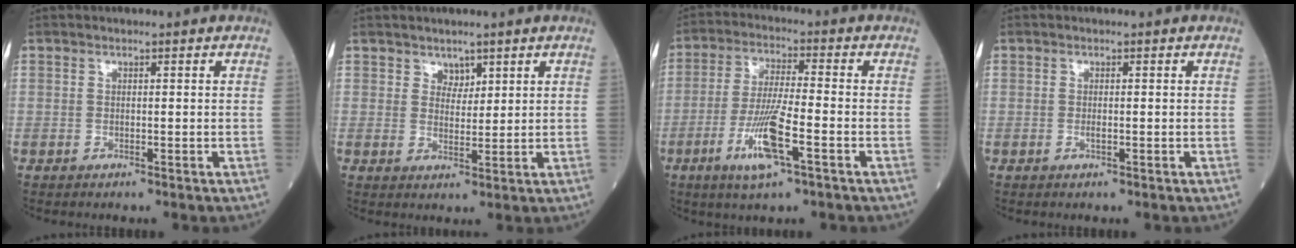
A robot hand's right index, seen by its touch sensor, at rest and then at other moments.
{"total": 2.4, "force": [1.7, 1.5, 0.8], "torque": [-0.008, -0.002, 0.030]}
{"total": 9.8, "force": [-4.0, 0.8, 8.9], "torque": [-0.177, -0.013, -0.075]}
{"total": 0.6, "force": [-0.2, 0.1, 0.6], "torque": [-0.013, 0.001, -0.001]}